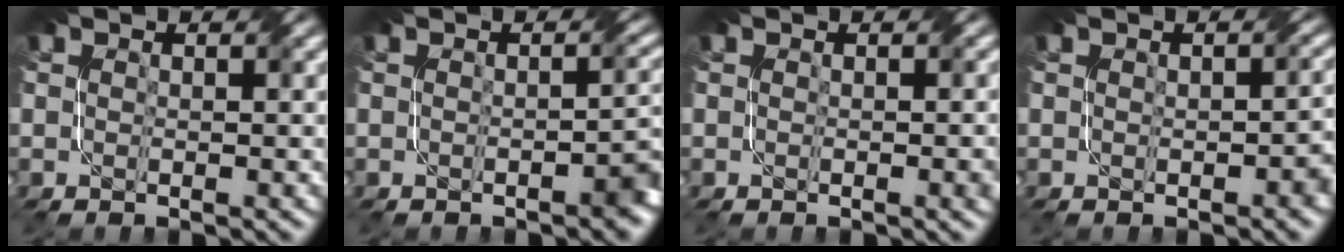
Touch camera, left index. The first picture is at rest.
{"total": 2.2, "force": [-1.0, 0.5, 1.8], "torque": [-0.023, 0.002, -0.014]}
{"total": 1.2, "force": [-0.3, 0.2, 1.1], "torque": [-0.013, -0.001, -0.004]}
{"total": 2.2, "force": [-0.2, 1.2, 1.9], "torque": [-0.022, 0.000, 0.000]}